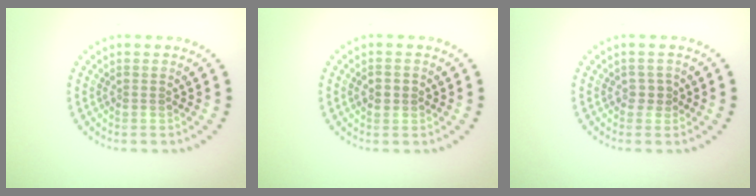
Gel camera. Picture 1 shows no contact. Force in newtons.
{"total": 1.2, "press": 1.2, "slide": 0.1}
{"total": 1.1, "press": 0.9, "slide": 0.6}